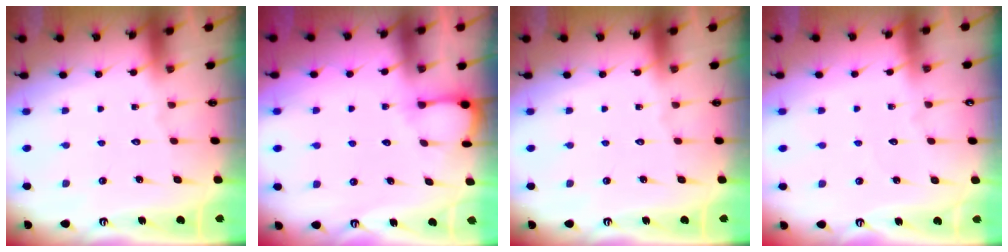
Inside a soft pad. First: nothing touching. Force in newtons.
{"total": 3.9, "press": 3.9, "slide": 0.4}
{"total": 0.0}
{"total": 2.1, "press": 2.1, "slide": 0.1}